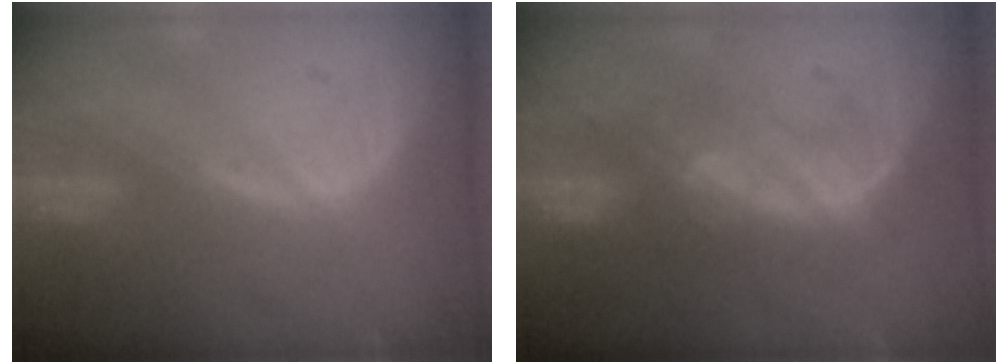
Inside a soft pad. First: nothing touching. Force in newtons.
{"total": 8.0, "press": 7.8, "slide": 1.6}